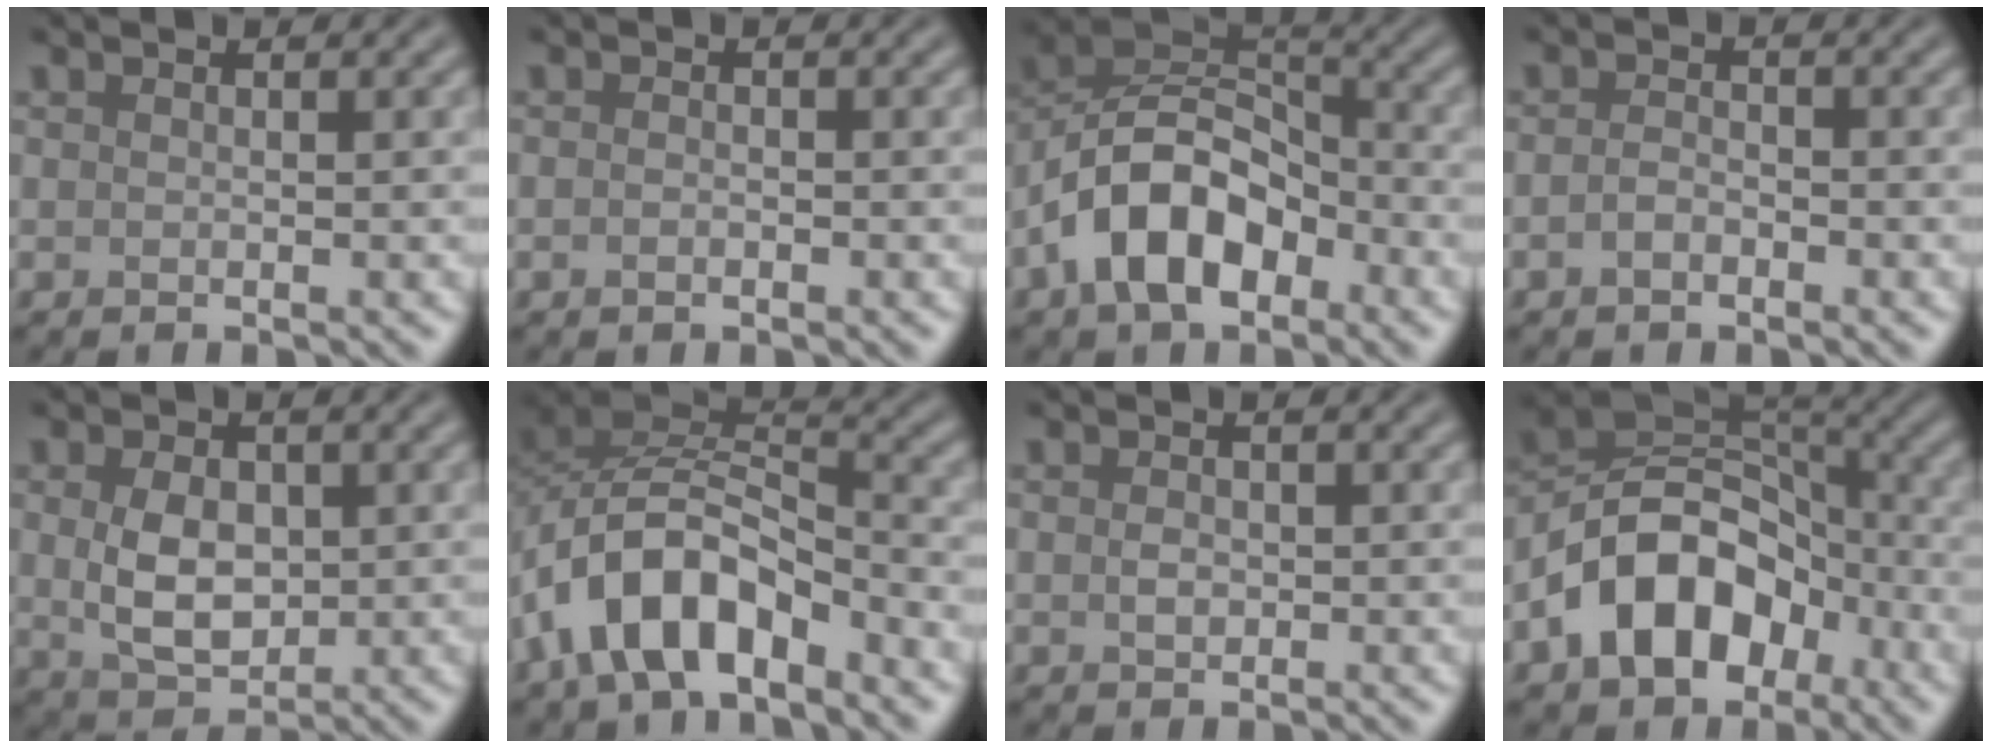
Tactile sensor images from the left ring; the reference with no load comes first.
{"total": 0.8, "force": [-0.4, 0.4, 0.5], "torque": [-0.011, -0.001, -0.008]}
{"total": 8.9, "force": [-4.0, 5.2, 6.1], "torque": [-0.107, 0.015, -0.085]}
{"total": 1.5, "force": [-0.8, 0.8, 1.0], "torque": [-0.022, 0.001, -0.020]}
{"total": 4.8, "force": [0.2, 3.3, 3.5], "torque": [-0.071, -0.004, 0.008]}
{"total": 8.4, "force": [-4.4, 4.3, 5.7], "torque": [-0.094, 0.010, -0.093]}
{"total": 1.2, "force": [0.0, 0.9, 0.9], "torque": [-0.016, -0.002, -0.002]}
{"total": 10.4, "force": [-4.7, 6.9, 6.2], "torque": [-0.102, 0.009, -0.101]}